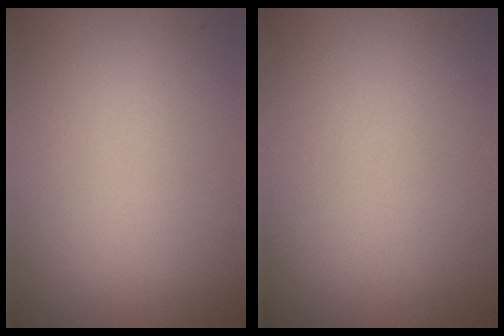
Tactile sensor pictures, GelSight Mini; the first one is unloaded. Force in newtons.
{"total": 0.0}